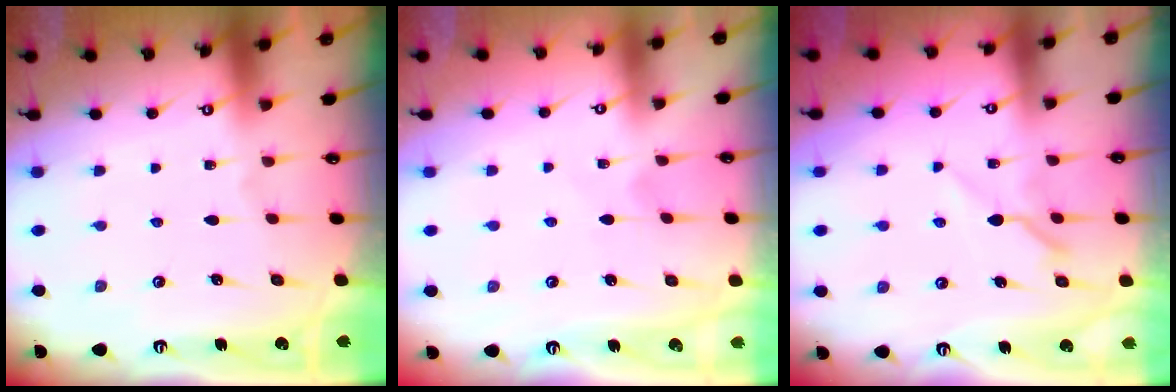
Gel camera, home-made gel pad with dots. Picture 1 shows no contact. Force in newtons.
{"total": 2.6, "press": 2.6, "slide": 0.4}
{"total": 6.1, "press": 6.0, "slide": 0.8}